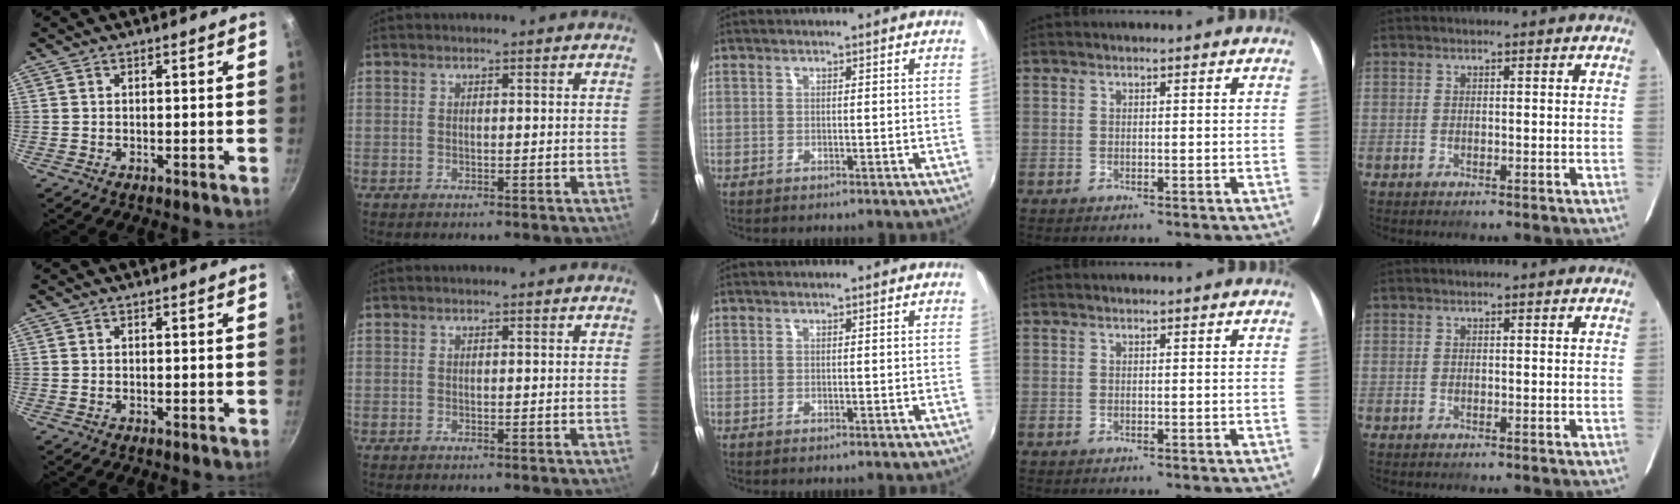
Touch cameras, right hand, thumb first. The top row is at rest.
{}